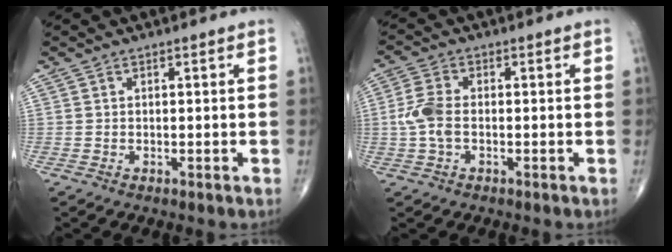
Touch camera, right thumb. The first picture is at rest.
{"total": 5.4, "force": [-0.6, 3.0, 4.4], "torque": [-0.109, 0.012, -0.016]}